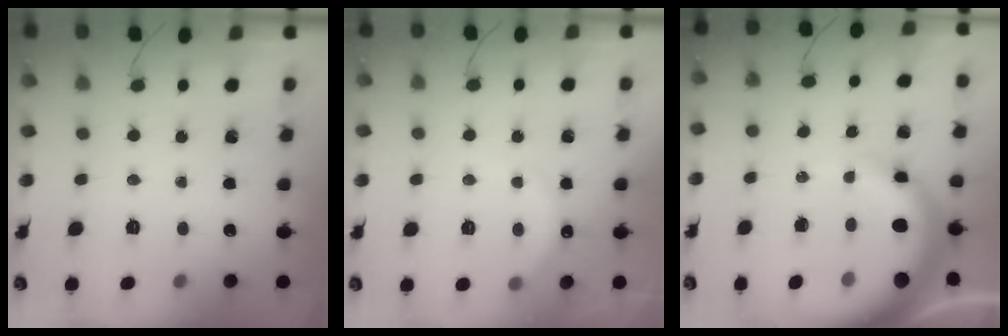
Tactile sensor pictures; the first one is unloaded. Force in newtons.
{"total": 6.1, "press": 6.0, "slide": 0.9}
{"total": 12.4, "press": 12.1, "slide": 2.5}